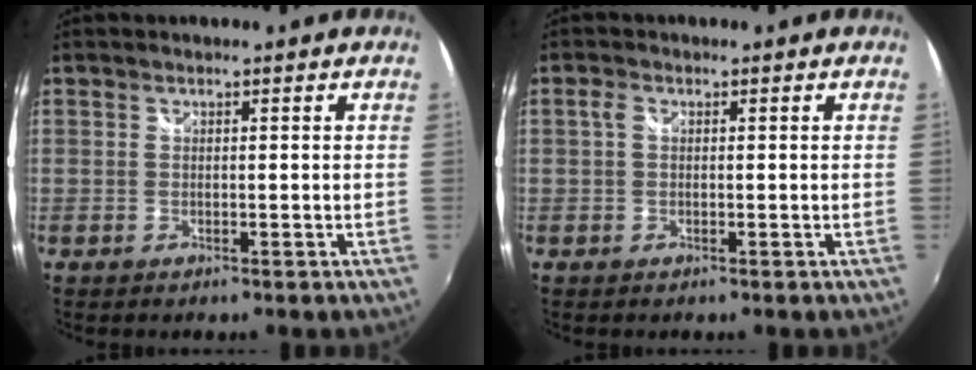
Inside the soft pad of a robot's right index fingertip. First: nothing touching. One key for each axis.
{"total": 1.2, "fx": 0.2, "fy": 0.9, "fz": 0.9, "tx": -0.017, "ty": 0.004, "tz": -0.001}